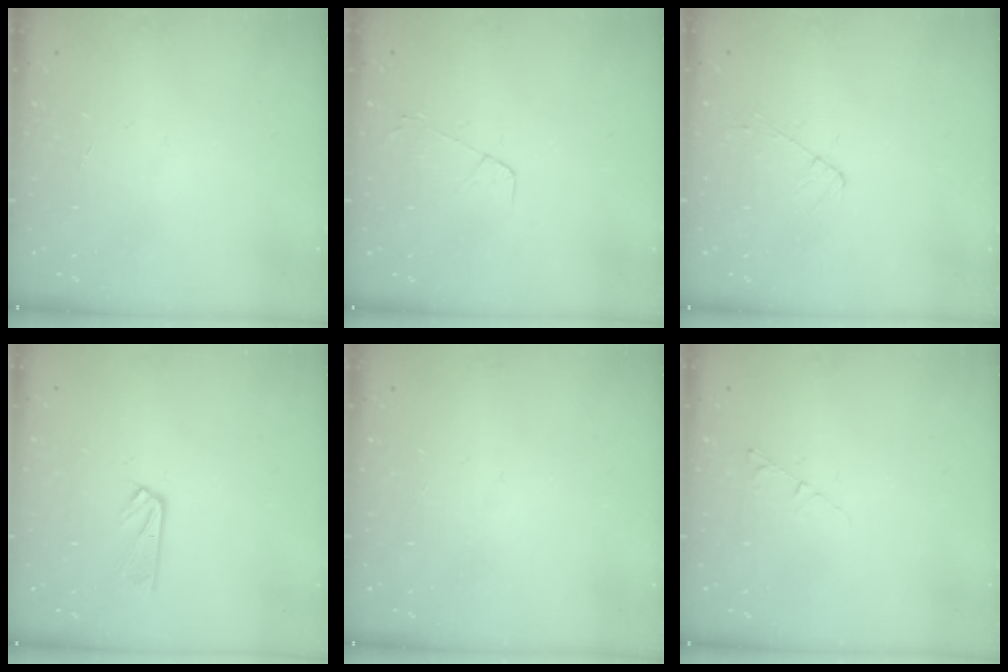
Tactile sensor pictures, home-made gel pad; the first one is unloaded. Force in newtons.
{"total": 3.7, "press": 3.6, "slide": 0.4}
{"total": 3.8, "press": 3.8, "slide": 0.5}
{"total": 3.5, "press": 3.5, "slide": 0.4}
{"total": 0.0}
{"total": 2.7, "press": 2.6, "slide": 0.3}